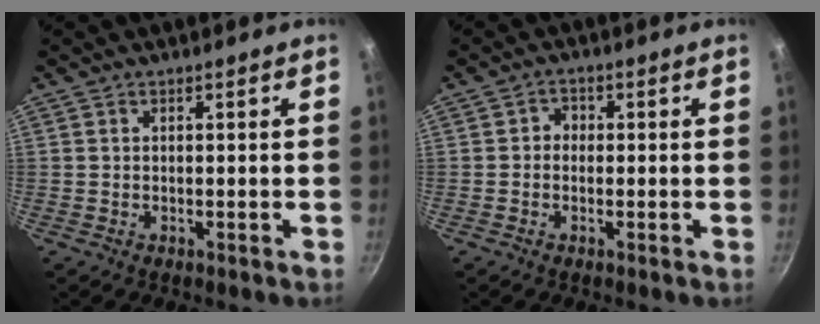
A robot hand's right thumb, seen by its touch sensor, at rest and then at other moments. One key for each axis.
{"total": 1.9, "fx": -0.3, "fy": 1.8, "fz": 0.8, "tx": -0.001, "ty": 0.006, "tz": -0.009}